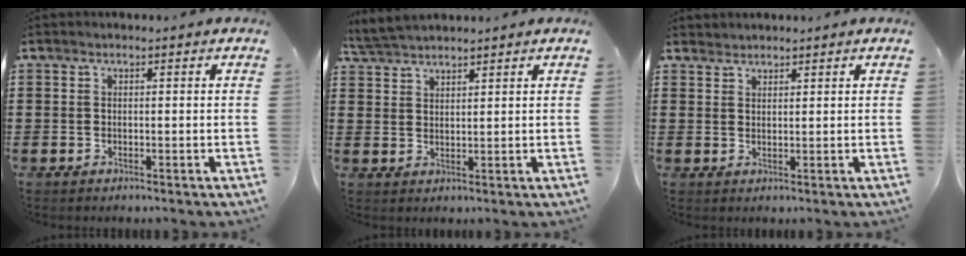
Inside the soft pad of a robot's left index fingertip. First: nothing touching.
{"total": 3.8, "force": [3.6, 0.5, 1.0], "torque": [-0.031, -0.003, 0.069]}
{"total": 1.6, "force": [1.5, 0.3, -0.3], "torque": [0.001, 0.001, 0.031]}